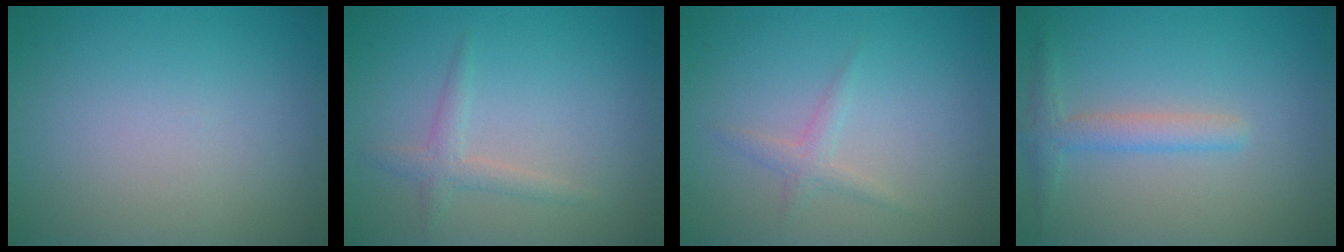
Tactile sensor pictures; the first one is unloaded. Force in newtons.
{"total": 1.6, "press": 1.6, "slide": 0.0}
{"total": 1.4, "press": 1.4, "slide": 0.0}
{"total": 2.2, "press": 2.2, "slide": 0.1}